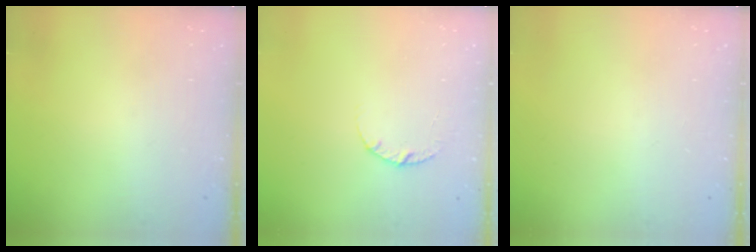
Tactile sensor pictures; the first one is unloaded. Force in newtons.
{"total": 3.6, "press": 3.5, "slide": 0.5}
{"total": 0.0}